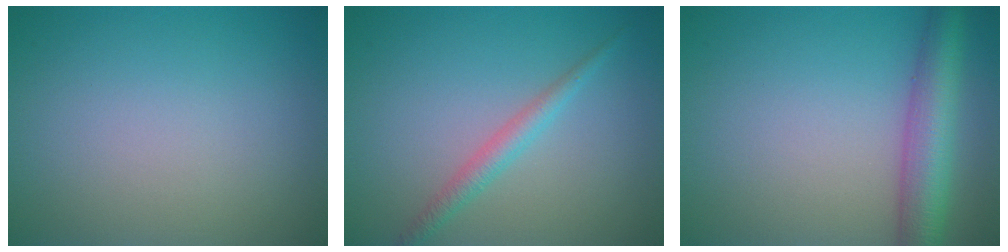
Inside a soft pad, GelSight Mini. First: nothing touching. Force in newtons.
{"total": 1.9, "press": 1.9, "slide": 0.1}
{"total": 5.3, "press": 5.3, "slide": 0.2}